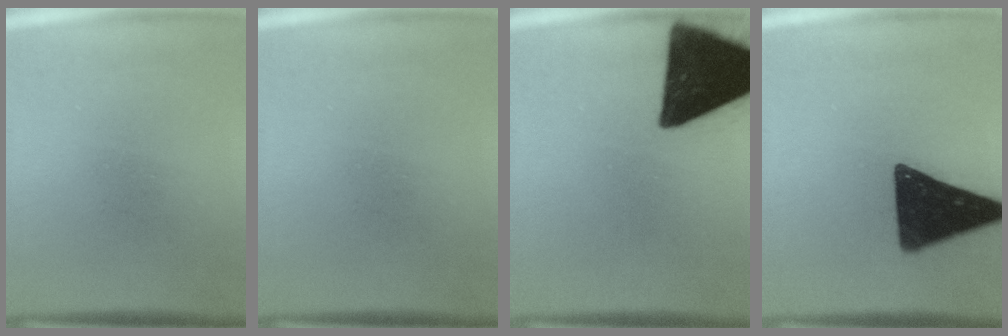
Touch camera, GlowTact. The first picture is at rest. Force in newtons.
{"total": 0.0}
{"total": 18.9}
{"total": 17.5}